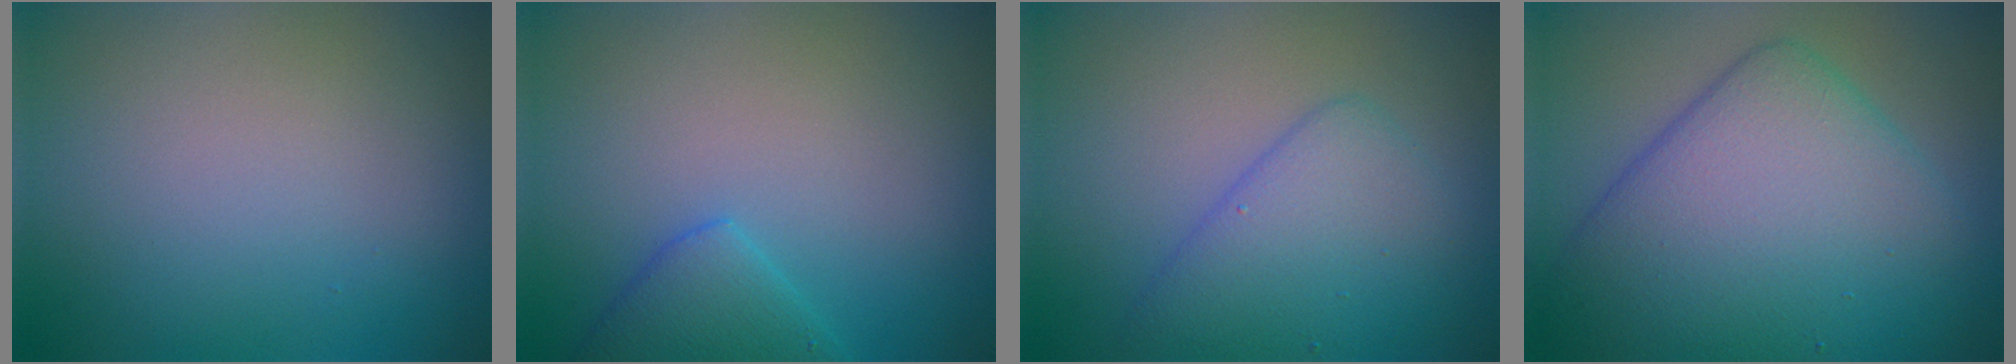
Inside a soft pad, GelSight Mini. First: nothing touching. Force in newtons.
{"total": 2.9, "press": 2.9, "slide": 0.2}
{"total": 4.6, "press": 4.6, "slide": 0.1}
{"total": 11.2, "press": 11.2, "slide": 0.4}